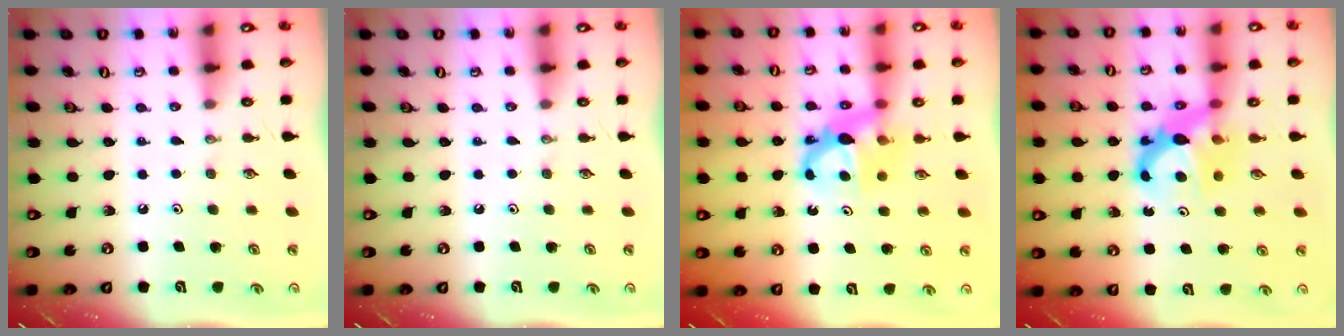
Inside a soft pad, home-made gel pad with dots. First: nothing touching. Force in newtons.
{"total": 0.0}
{"total": 7.1, "press": 7.0, "slide": 0.3}
{"total": 7.4, "press": 7.4, "slide": 0.5}